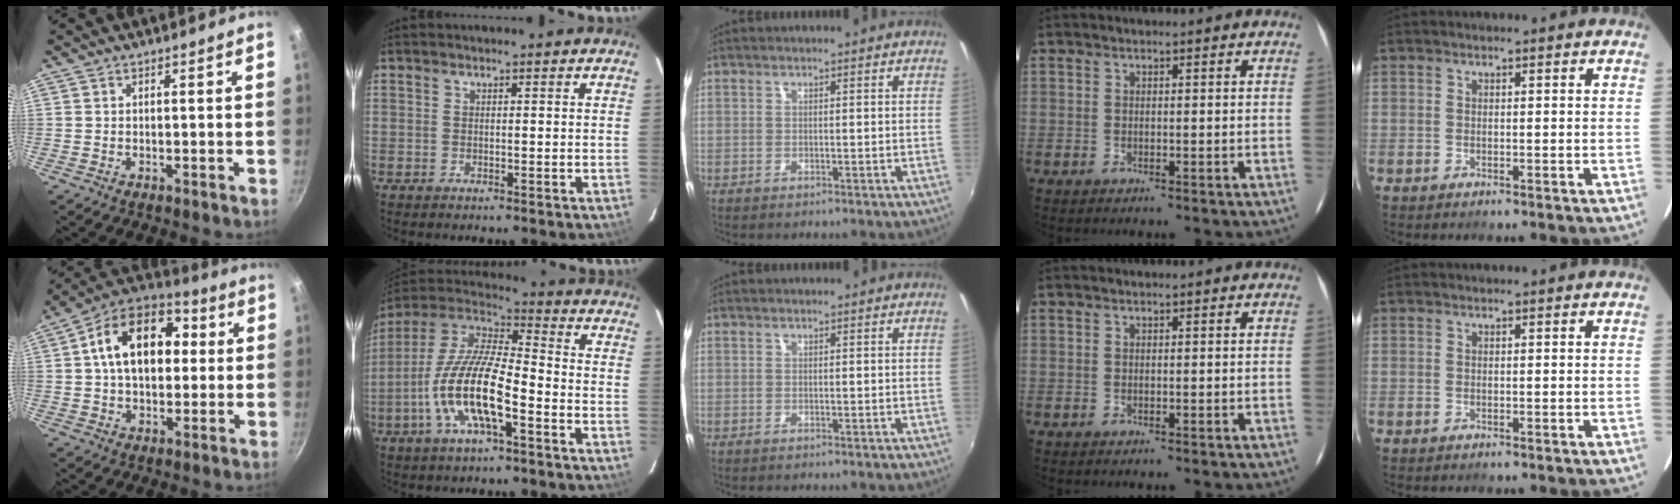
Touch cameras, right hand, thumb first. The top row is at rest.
{"thumb": {"total": 17.7, "force": [2.8, 11.6, 13.1], "torque": [-0.178, 0.026, 0.025]}, "index": {"total": 15.6, "force": [-6.0, 4.3, 13.7], "torque": [-0.278, -0.008, -0.123]}}